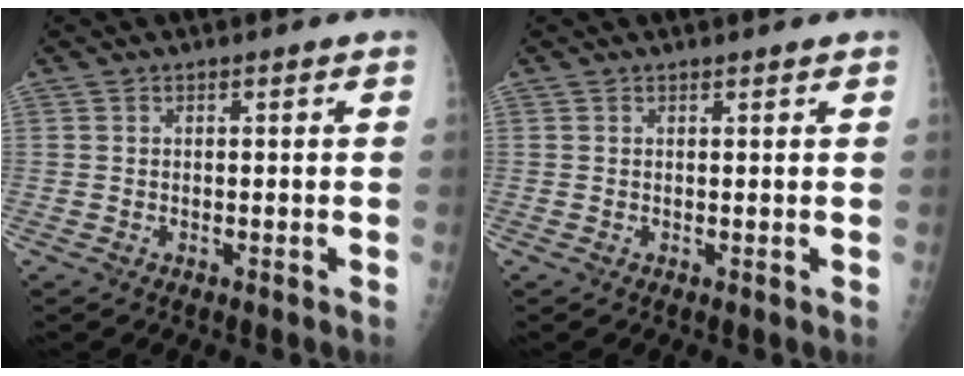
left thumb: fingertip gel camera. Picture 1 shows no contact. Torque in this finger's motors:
{"motor_torque": [0.03, 0.17, -0.13, -0.38, -0.05]}